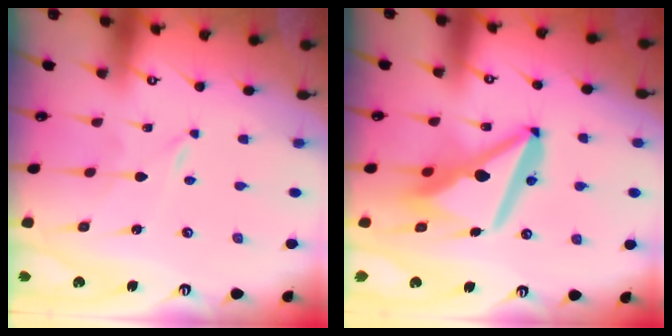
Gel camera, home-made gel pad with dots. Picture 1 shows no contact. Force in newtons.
{"total": 14.7, "press": 14.7, "slide": 1.5}